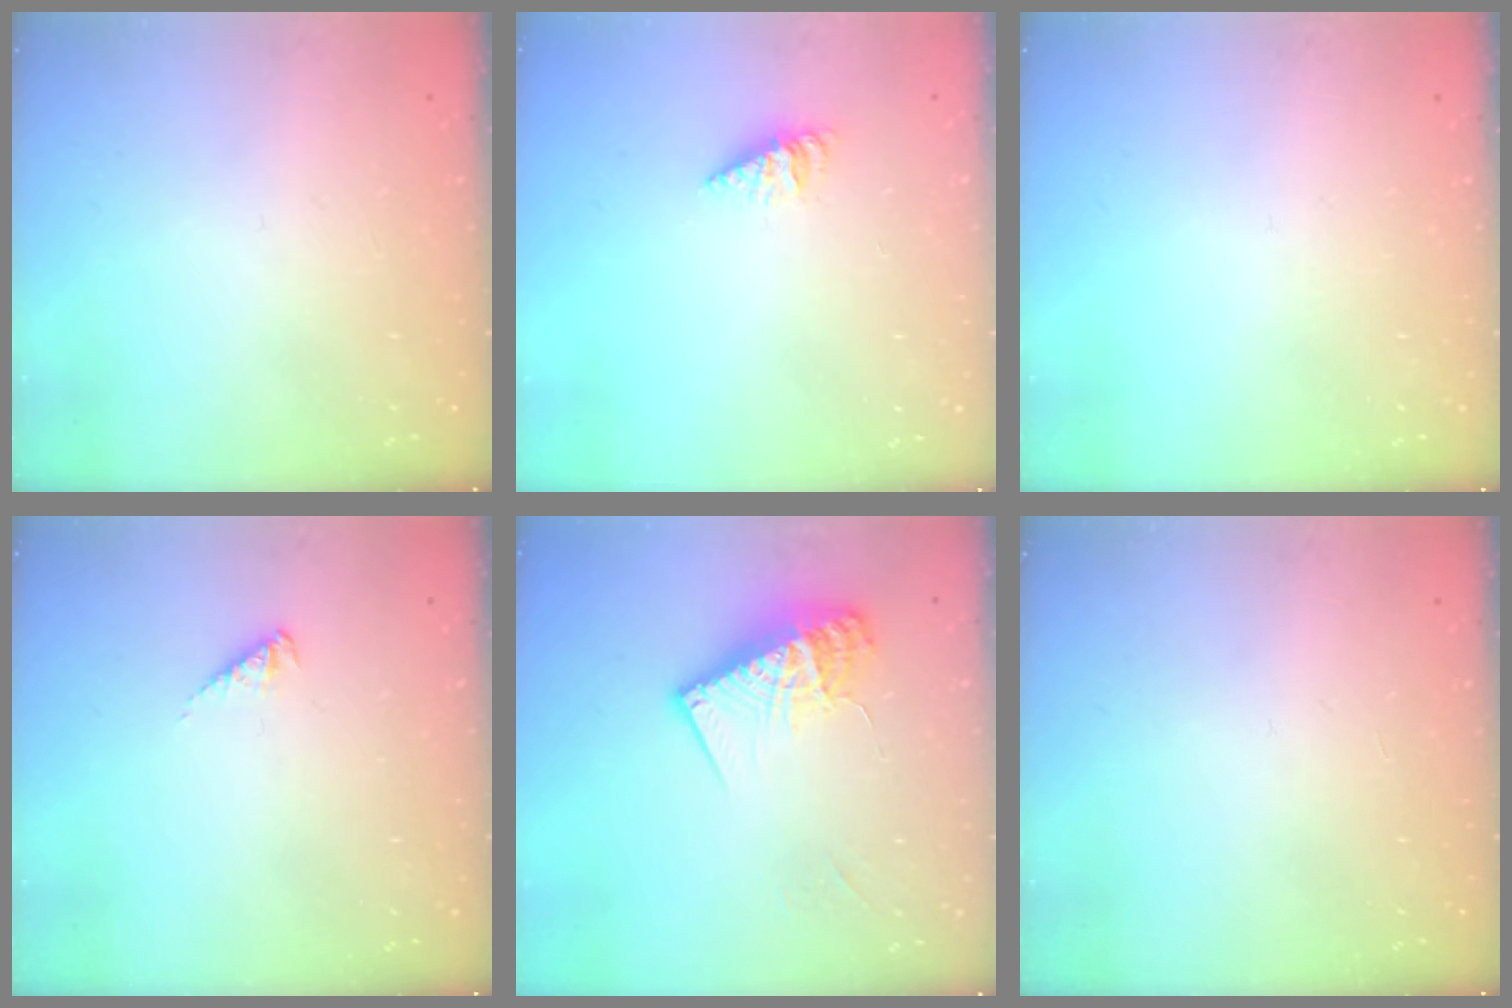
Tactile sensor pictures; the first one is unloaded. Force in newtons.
{"total": 2.6, "press": 2.6, "slide": 0.4}
{"total": 0.0}
{"total": 3.0, "press": 2.9, "slide": 0.5}
{"total": 13.5, "press": 13.4, "slide": 1.6}
{"total": 0.0}